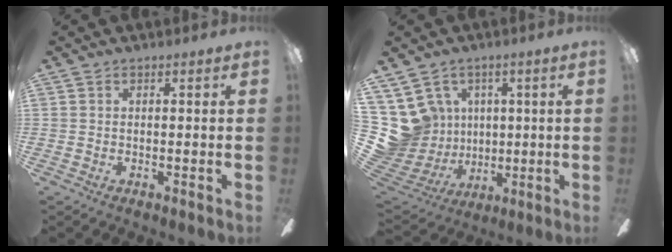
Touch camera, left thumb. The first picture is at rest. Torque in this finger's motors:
{"motor_torque": [0.38, -0.23, -0.85, -0.31, -0.04]}